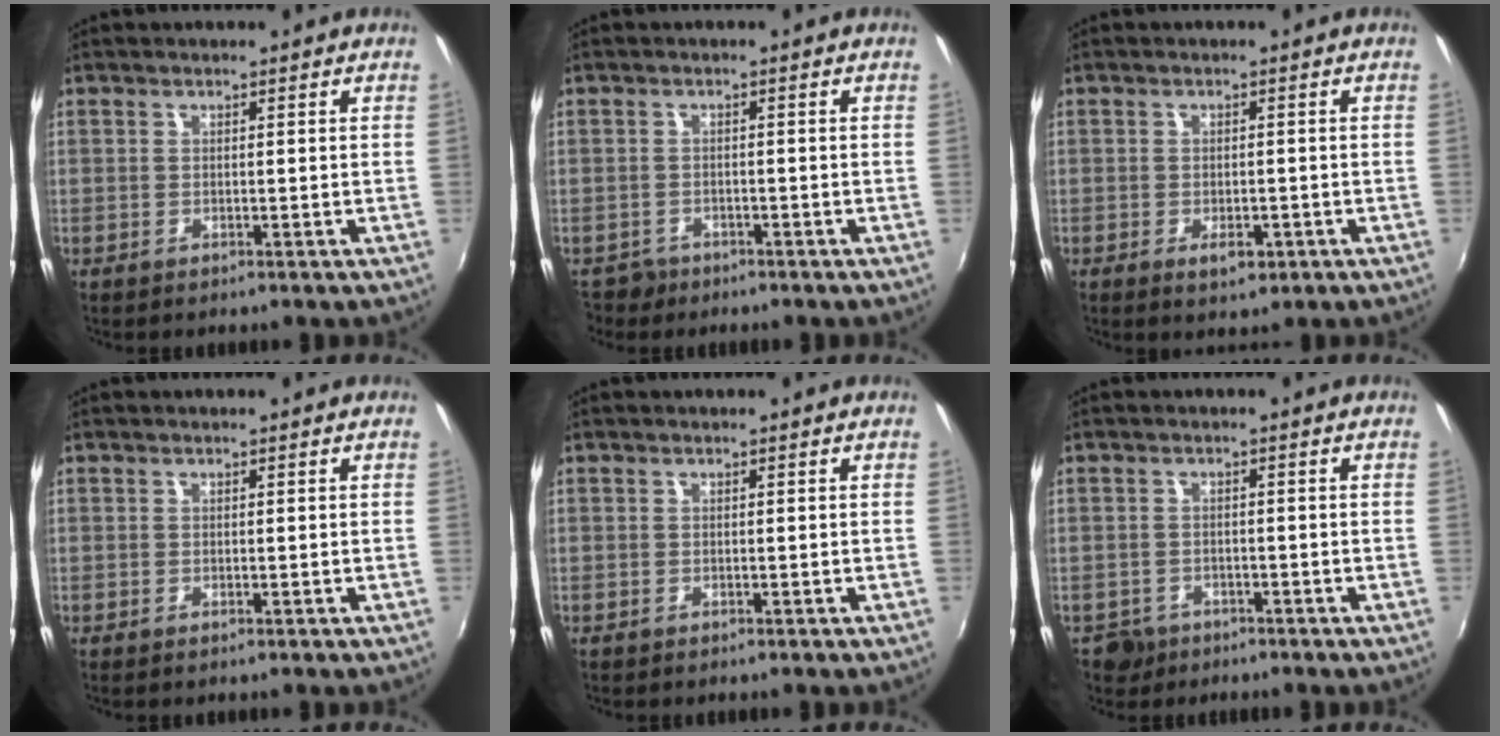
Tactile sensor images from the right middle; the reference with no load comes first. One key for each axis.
{"total": 3.0, "fx": -2.1, "fy": 2.1, "fz": 0.3, "tx": -0.015, "ty": 0.000, "tz": -0.037}
{"total": 3.2, "fx": -1.3, "fy": 1.7, "fz": 2.3, "tx": -0.045, "ty": -0.006, "tz": -0.016}
{"total": 0.0}
{"total": 0.0}
{"total": 3.9, "fx": -2.4, "fy": 2.9, "fz": 0.5, "tx": -0.024, "ty": 0.001, "tz": -0.040}